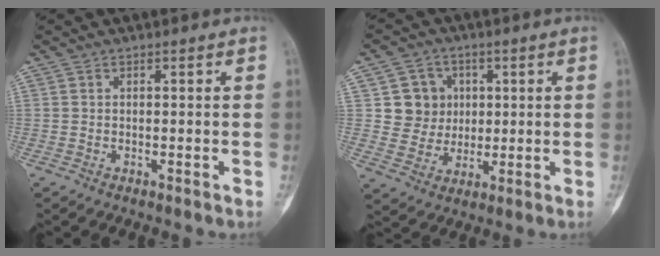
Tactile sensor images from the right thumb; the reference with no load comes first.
{"total": 8.6, "force": [1.8, 8.1, 2.0], "torque": [0.009, 0.002, 0.035]}